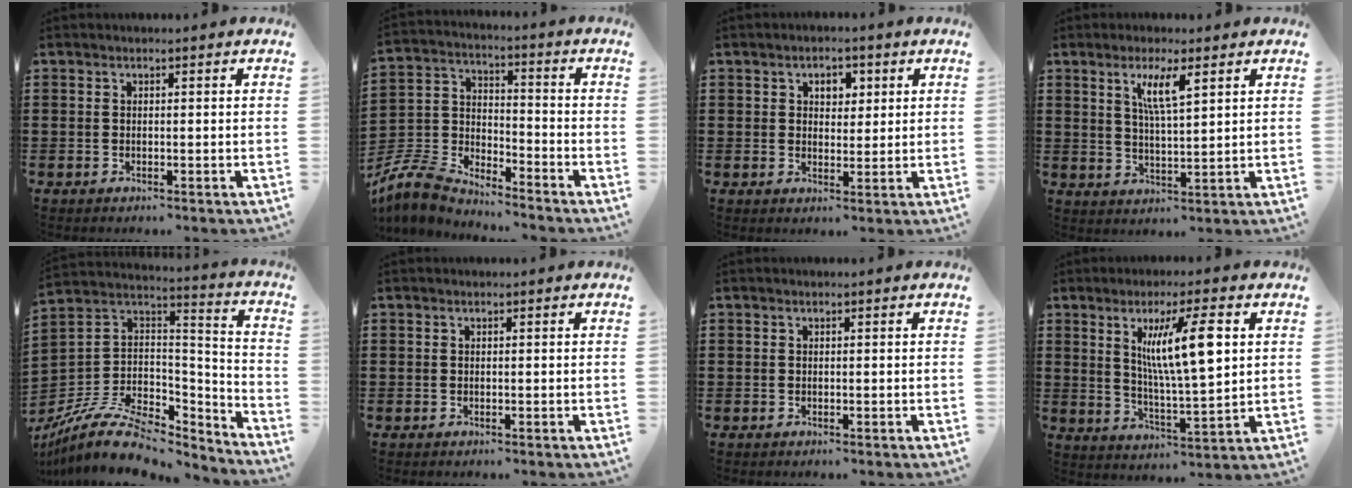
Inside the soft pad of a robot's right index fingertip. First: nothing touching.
{"total": 7.0, "force": [-6.7, 1.6, 1.4], "torque": [-0.062, -0.005, -0.143]}
{"total": 3.1, "force": [1.2, 2.2, 1.7], "torque": [-0.025, 0.005, 0.016]}
{"total": 5.5, "force": [2.6, 1.2, 4.7], "torque": [-0.101, 0.005, 0.043]}
{"total": 11.2, "force": [-7.6, 5.7, 5.9], "torque": [-0.127, 0.012, -0.140]}
{"total": 0.0}
{"total": 0.0}
{"total": 11.0, "force": [3.7, 2.1, 10.1], "torque": [-0.192, 0.006, 0.058]}